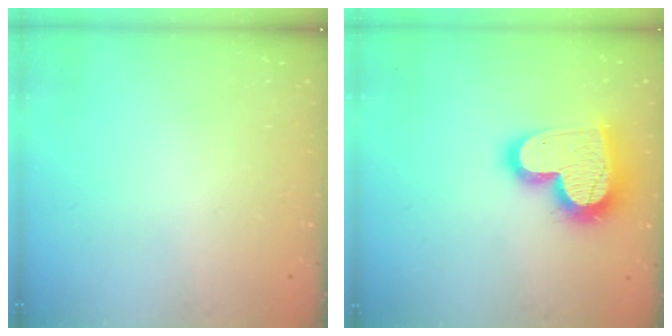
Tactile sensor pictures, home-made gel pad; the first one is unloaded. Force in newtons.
{"total": 20.1, "press": 20.1, "slide": 1.7}